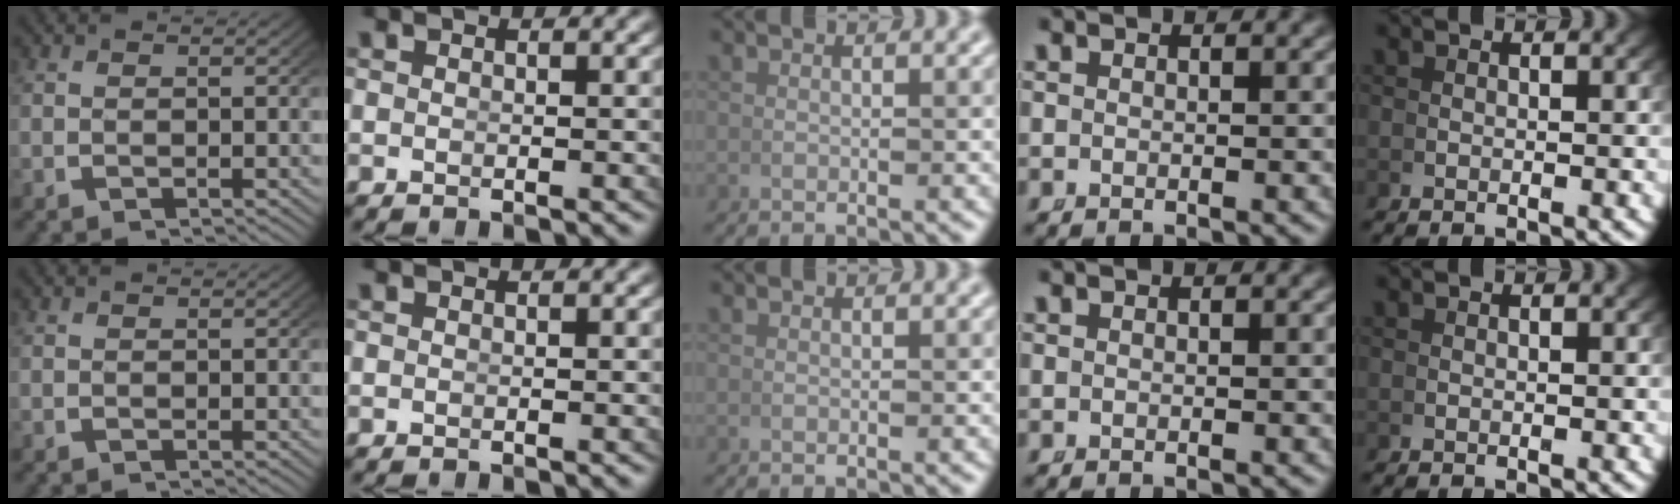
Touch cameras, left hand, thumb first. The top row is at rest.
{}